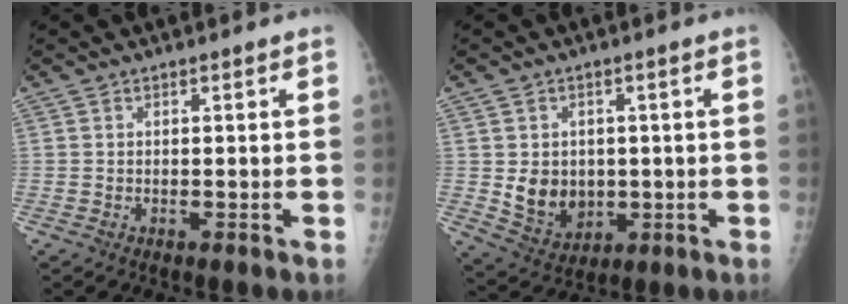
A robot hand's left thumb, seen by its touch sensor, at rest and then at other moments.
{"total": 8.8, "force": [-0.2, 7.2, 5.1], "torque": [-0.052, -0.009, 0.018]}